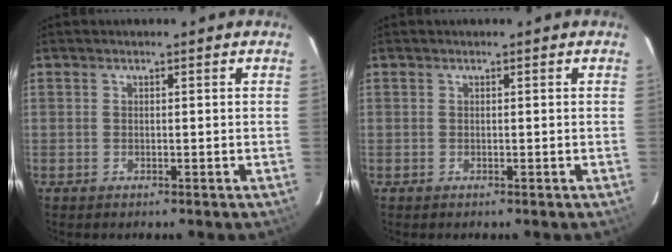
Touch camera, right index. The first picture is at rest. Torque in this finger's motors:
{"motor_torque": [0.00, 0.00, 0.01, 0.00]}